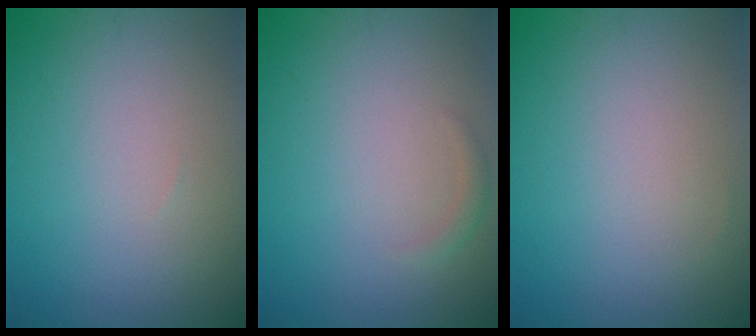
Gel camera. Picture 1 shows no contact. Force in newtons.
{"total": 0.8, "press": 0.8, "slide": 0.1}
{"total": 0.0}